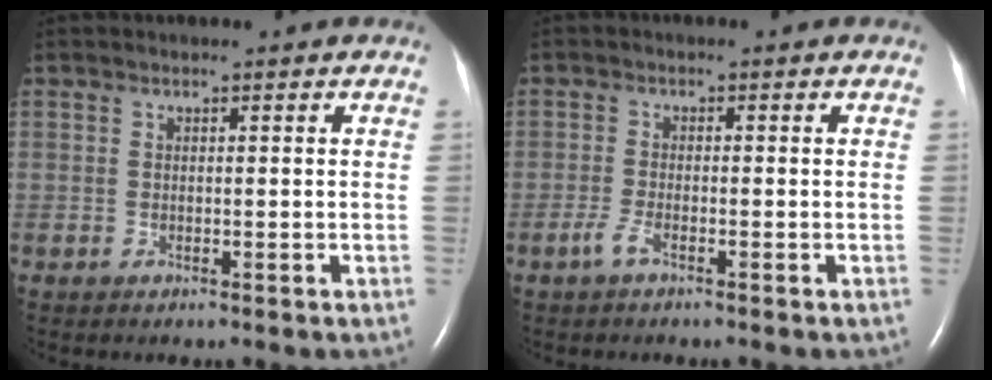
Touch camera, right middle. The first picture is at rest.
{"total": 1.8, "force": [-1.2, 0.2, 1.4], "torque": [-0.039, -0.004, -0.028]}